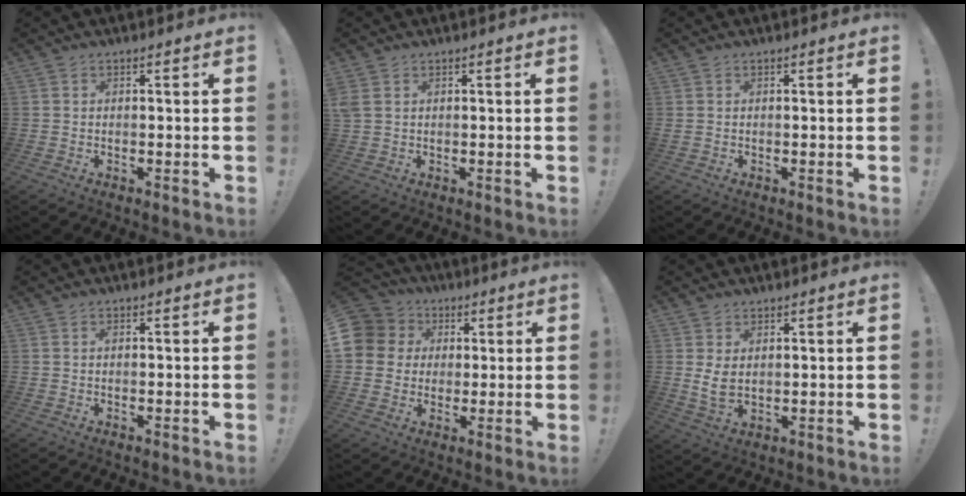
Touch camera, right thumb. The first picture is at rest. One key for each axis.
{"total": 2.6, "fx": 1.0, "fy": 1.4, "fz": 2.0, "tx": -0.048, "ty": 0.001, "tz": 0.020}
{"total": 0.0}
{"total": 0.0}
{"total": 10.7, "fx": 1.9, "fy": 9.8, "fz": 3.7, "tx": -0.073, "ty": -0.002, "tz": 0.039}
{"total": 5.3, "fx": 1.7, "fy": 3.0, "fz": 4.0, "tx": -0.060, "ty": -0.013, "tz": 0.032}